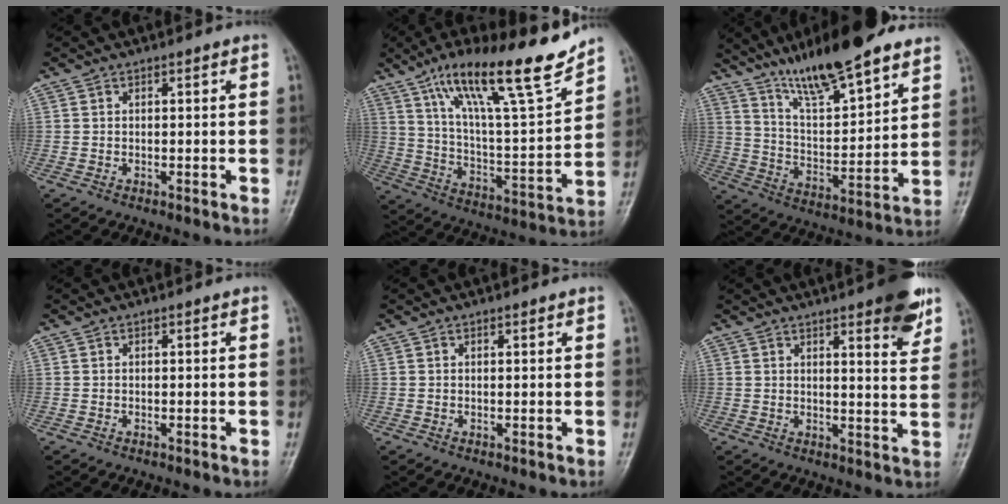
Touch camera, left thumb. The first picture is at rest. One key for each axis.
{"total": 22.5, "fx": 15.3, "fy": 4.3, "fz": 15.9, "tx": -0.239, "ty": -0.060, "tz": 0.260}
{"total": 19.2, "fx": 14.1, "fy": 4.6, "fz": 12.1, "tx": -0.170, "ty": -0.065, "tz": 0.241}
{"total": 0.0}
{"total": 0.5, "fx": 0.4, "fy": 0.2, "fz": 0.3, "tx": -0.006, "ty": -0.003, "tz": 0.005}
{"total": 8.8, "fx": 5.5, "fy": 1.9, "fz": 6.6, "tx": -0.068, "ty": -0.029, "tz": 0.068}